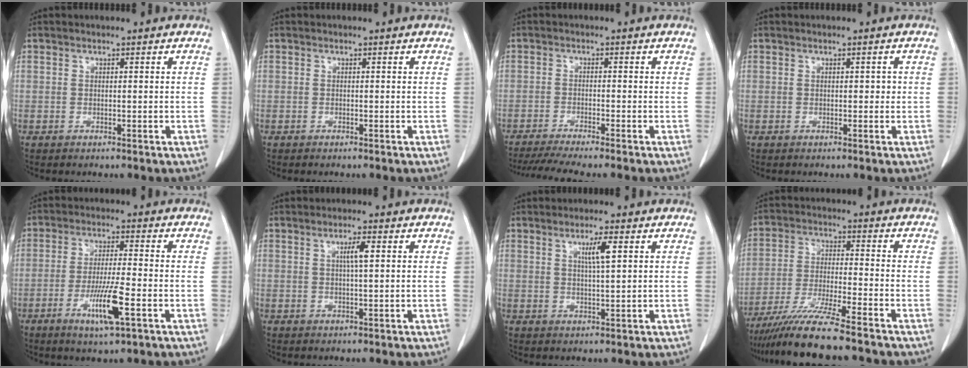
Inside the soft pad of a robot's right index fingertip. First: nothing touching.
{"total": 0.0}
{"total": 7.9, "force": [-6.8, -0.7, 4.0], "torque": [-0.055, -0.019, -0.111]}
{"total": 1.0, "force": [0.1, 0.6, 0.7], "torque": [-0.008, 0.007, 0.002]}
{"total": 8.2, "force": [-3.3, 0.3, 7.5], "torque": [-0.140, -0.016, -0.058]}
{"total": 2.6, "force": [0.7, 0.0, 2.5], "torque": [-0.045, 0.000, 0.011]}
{"total": 3.6, "force": [1.4, -0.1, 3.3], "torque": [-0.057, -0.003, 0.023]}
{"total": 11.3, "force": [-9.3, -0.7, 6.3], "torque": [-0.111, -0.031, -0.163]}